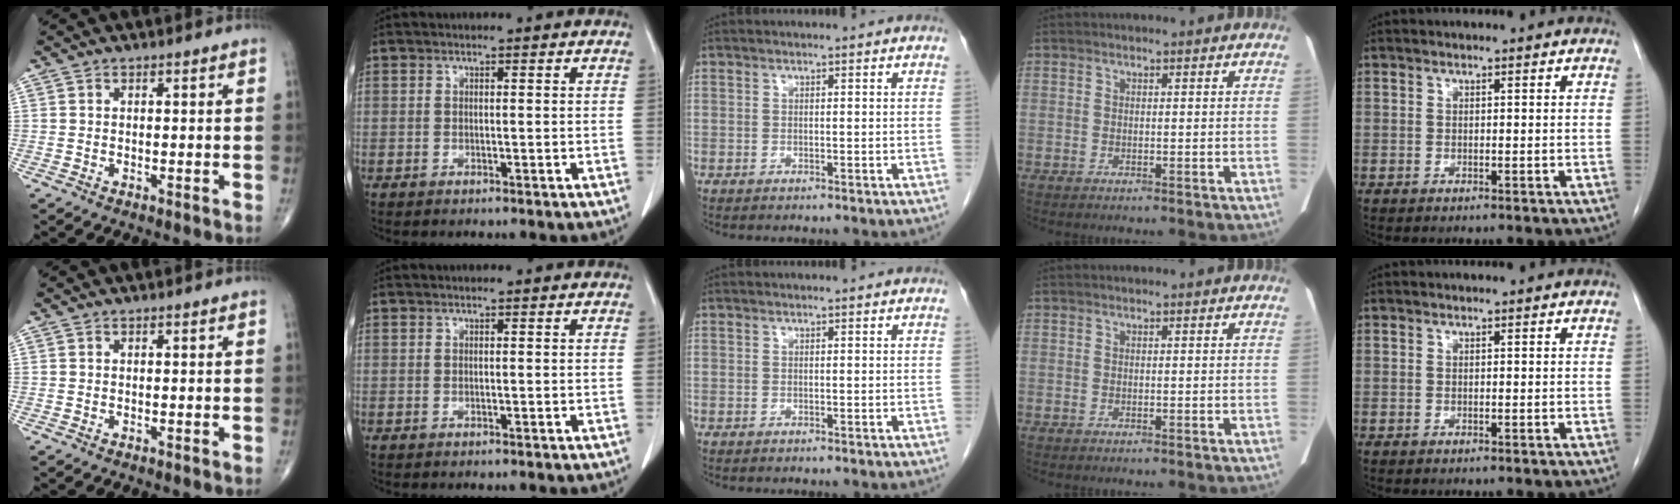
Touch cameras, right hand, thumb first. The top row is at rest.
{}